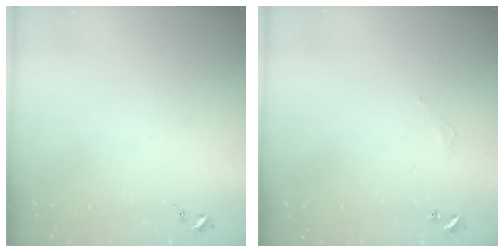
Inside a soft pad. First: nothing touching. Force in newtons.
{"total": 2.7, "press": 2.7, "slide": 0.2}